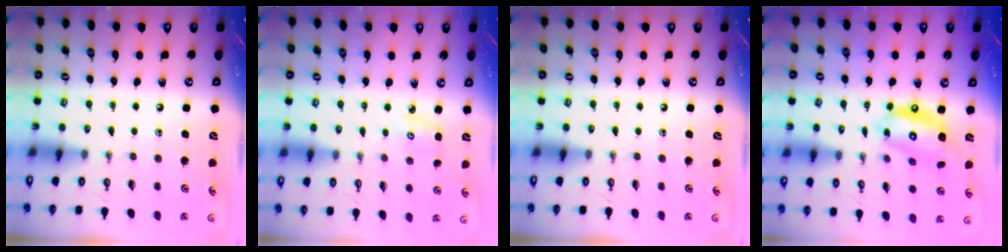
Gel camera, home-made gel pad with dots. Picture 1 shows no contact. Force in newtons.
{"total": 3.0, "press": 3.0, "slide": 0.3}
{"total": 0.0}
{"total": 13.2, "press": 13.2, "slide": 1.4}